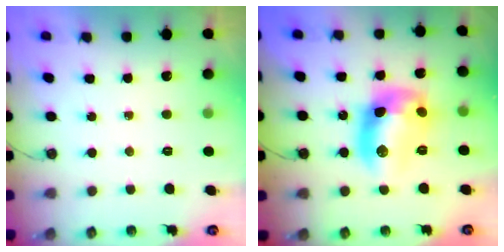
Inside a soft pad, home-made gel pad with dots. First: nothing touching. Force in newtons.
{"total": 13.6, "press": 13.6, "slide": 0.9}